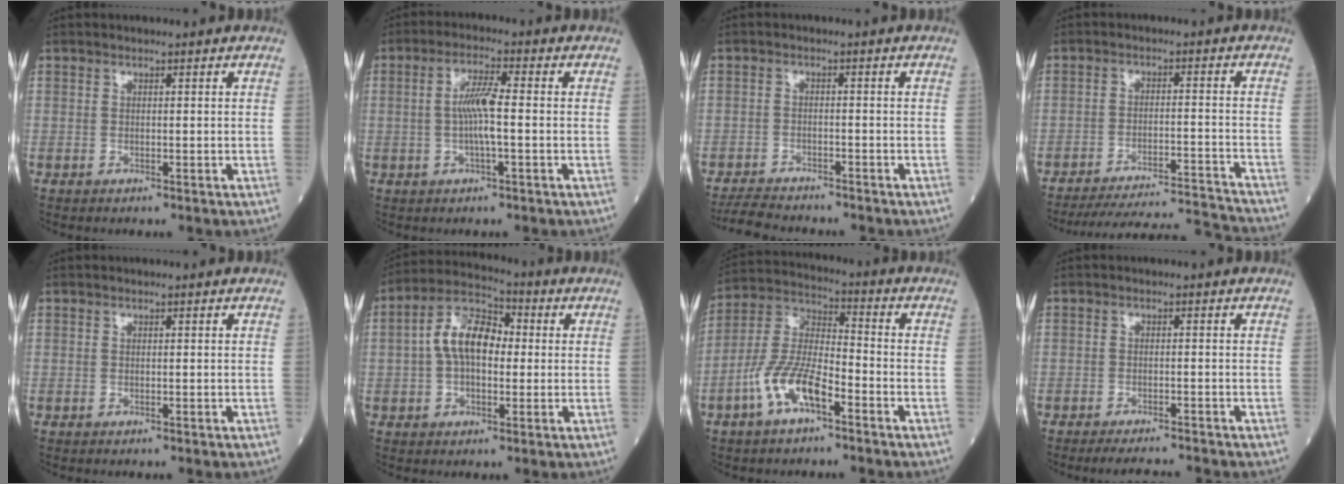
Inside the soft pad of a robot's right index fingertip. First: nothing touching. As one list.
[{"total": 5.4, "force": [-0.3, 0.4, 5.4], "torque": [-0.108, 0.005, -0.009]}, {"total": 5.2, "force": [-5.0, 1.0, 1.1], "torque": [-0.023, -0.018, -0.084]}, {"total": 14.3, "force": [-14.0, -1.8, 2.2], "torque": [-0.025, 0.002, -0.208]}, {"total": 0.0}, {"total": 9.3, "force": [0.5, 5.0, 7.8], "torque": [-0.158, 0.034, 0.003]}, {"total": 10.2, "force": [-5.1, 3.3, 8.2], "torque": [-0.180, 0.009, -0.101]}, {"total": 4.8, "force": [-4.6, -0.1, 1.3], "torque": [-0.014, -0.012, -0.072]}]